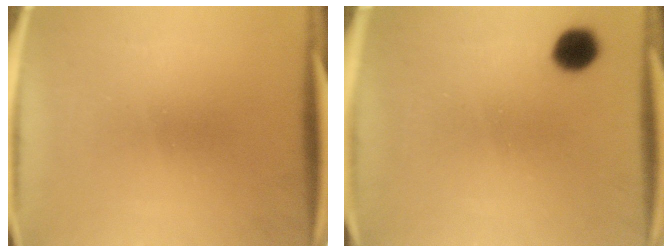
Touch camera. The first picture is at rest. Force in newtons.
{"total": 5.3}